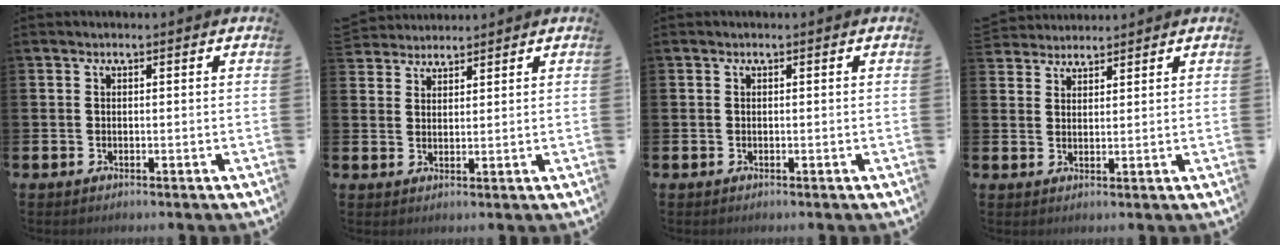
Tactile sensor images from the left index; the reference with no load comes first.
{"total": 3.2, "force": [3.1, 0.6, -0.5], "torque": [0.000, -0.012, 0.060]}
{"total": 0.0}
{"total": 3.1, "force": [3.1, 0.5, -0.4], "torque": [-0.001, -0.011, 0.058]}